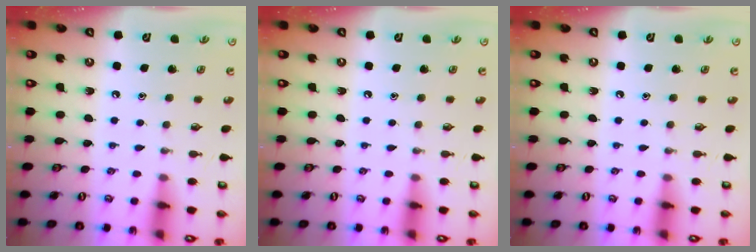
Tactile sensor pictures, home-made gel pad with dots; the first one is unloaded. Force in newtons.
{"total": 0.0}
{"total": 0.0}